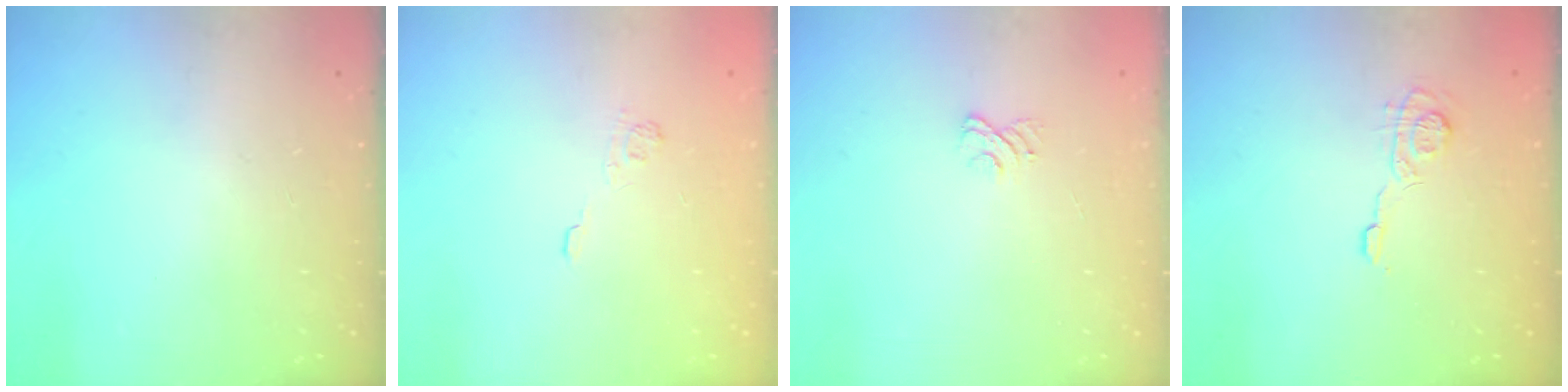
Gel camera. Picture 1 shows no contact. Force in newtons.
{"total": 2.3, "press": 1.8, "slide": 1.3}
{"total": 3.5, "press": 3.3, "slide": 1.2}
{"total": 8.1, "press": 8.1, "slide": 0.7}